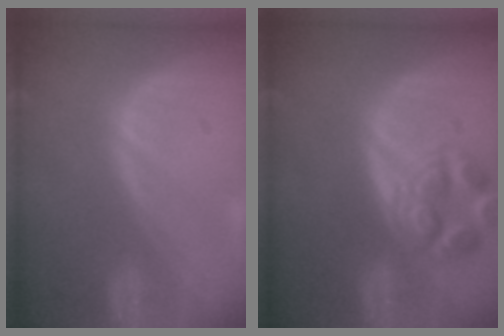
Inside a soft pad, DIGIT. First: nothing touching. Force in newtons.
{"total": 6.9, "press": 6.3, "slide": 2.8}